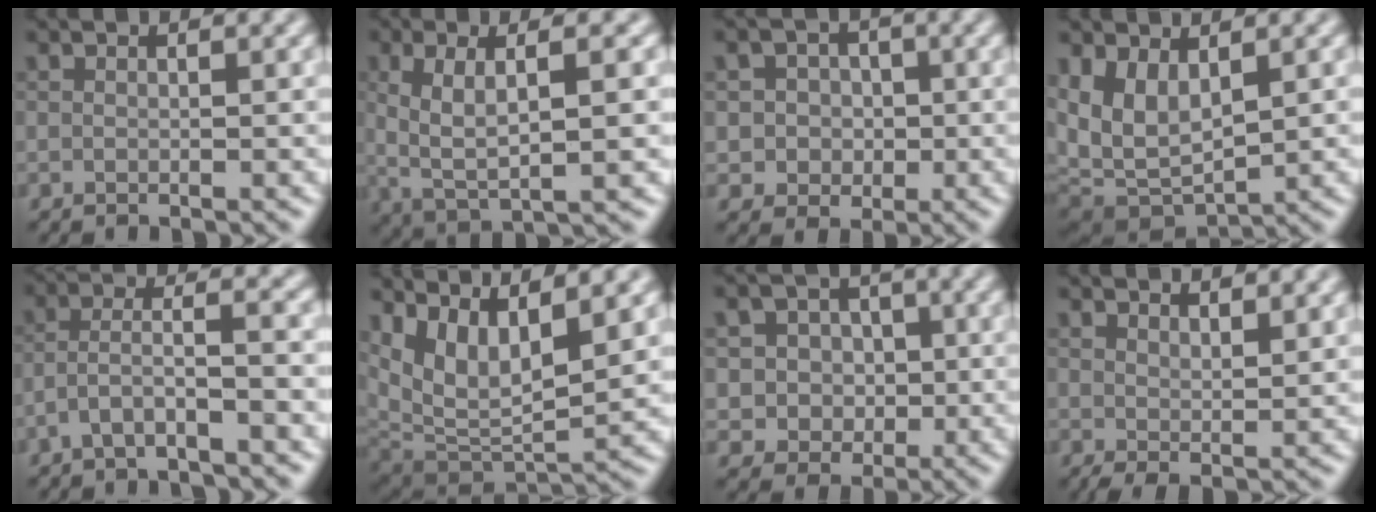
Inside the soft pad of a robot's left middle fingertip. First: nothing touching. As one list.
[{"total": 6.1, "force": [0.6, 1.8, 5.8], "torque": [-0.106, 0.004, 0.013]}, {"total": 3.4, "force": [0.1, 3.3, 1.0], "torque": [-0.002, 0.009, -0.006]}, {"total": 6.6, "force": [0.8, 4.0, 5.2], "torque": [-0.120, -0.013, 0.020]}, {"total": 3.6, "force": [-1.8, 0.9, 3.0], "torque": [-0.062, 0.012, -0.042]}, {"total": 9.5, "force": [4.1, 3.9, 7.6], "torque": [-0.143, -0.005, 0.078]}, {"total": 4.5, "force": [0.5, 4.3, 1.4], "torque": [-0.007, 0.014, 0.000]}, {"total": 3.0, "force": [2.1, 0.9, 1.9], "torque": [-0.034, 0.002, 0.039]}]